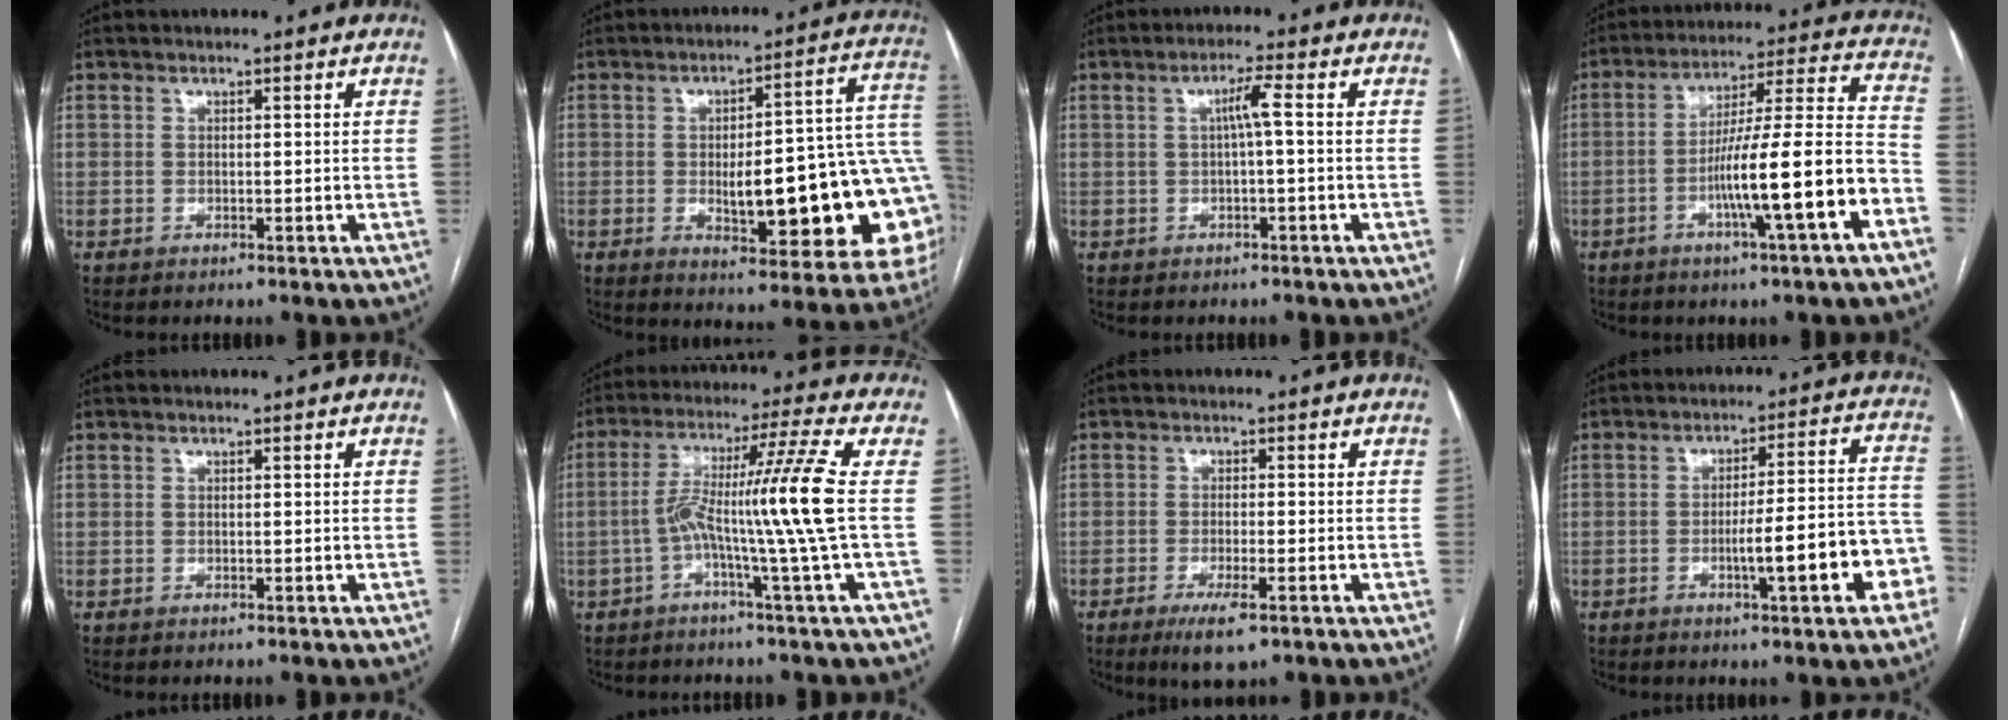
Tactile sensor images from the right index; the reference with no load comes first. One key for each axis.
{"total": 22.1, "fx": -3.2, "fy": 5.6, "fz": 21.1, "tx": -0.189, "ty": 0.030, "tz": -0.021}
{"total": 2.9, "fx": 0.1, "fy": -0.2, "fz": 2.9, "tx": -0.051, "ty": 0.008, "tz": 0.003}
{"total": 14.9, "fx": -6.0, "fy": -0.8, "fz": 13.6, "tx": -0.223, "ty": 0.012, "tz": -0.098}
{"total": 0.0}
{"total": 11.1, "fx": -1.6, "fy": -3.2, "fz": 10.5, "tx": -0.190, "ty": 0.019, "tz": -0.028}
{"total": 5.2, "fx": -2.9, "fy": 0.9, "fz": 4.2, "tx": -0.074, "ty": -0.011, "tz": -0.043}
{"total": 12.2, "fx": -4.4, "fy": 1.4, "fz": 11.3, "tx": -0.145, "ty": 0.025, "tz": -0.053}